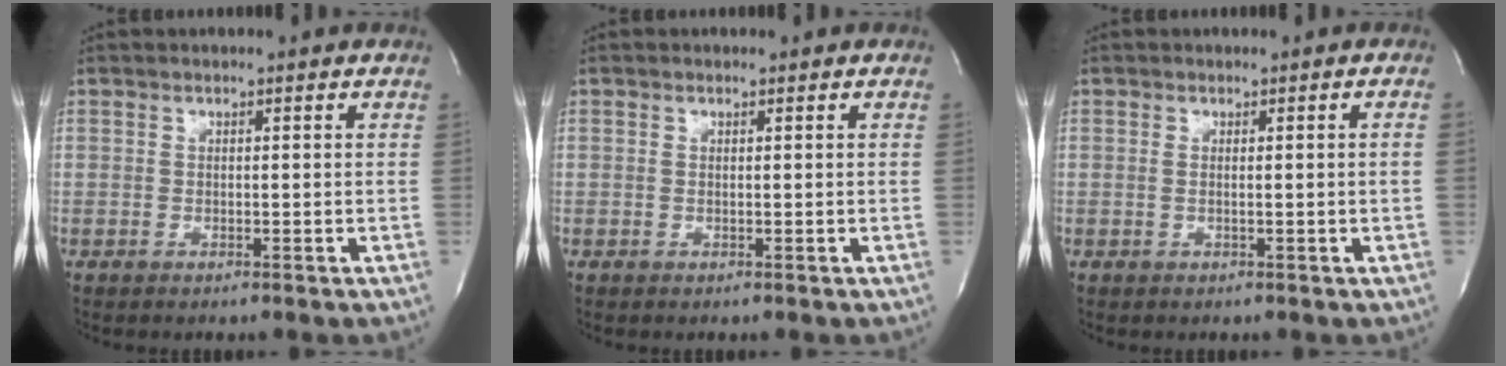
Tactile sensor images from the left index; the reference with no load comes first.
{"total": 0.0}
{"total": 1.3, "force": [0.0, -0.3, 1.3], "torque": [-0.028, 0.006, 0.005]}